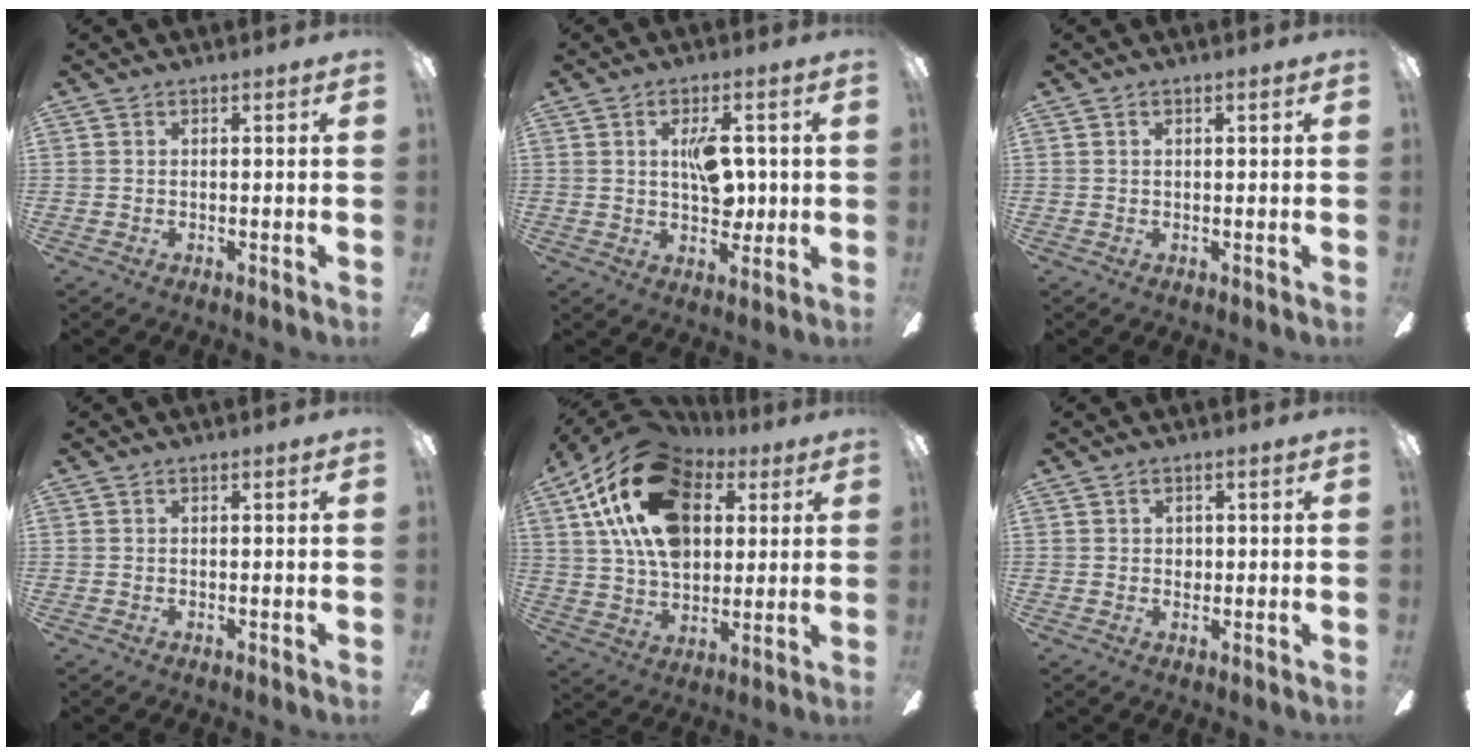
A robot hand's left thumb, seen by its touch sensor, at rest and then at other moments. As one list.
[{"total": 9.1, "force": [1.7, 5.1, 7.4], "torque": [-0.117, -0.001, 0.025]}, {"total": 0.7, "force": [0.2, 0.2, 0.6], "torque": [-0.012, 0.002, 0.002]}, {"total": 0.0}, {"total": 23.3, "force": [9.2, 14.7, 15.6], "torque": [-0.302, -0.019, 0.158]}, {"total": 1.5, "force": [0.3, 1.3, 0.7], "torque": [-0.007, 0.003, 0.003]}]